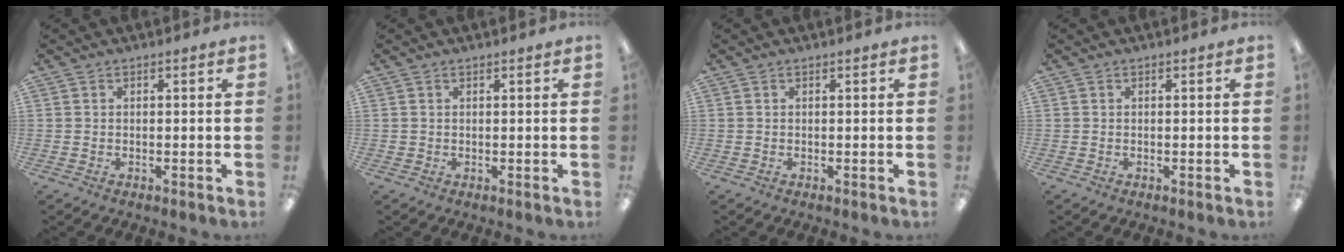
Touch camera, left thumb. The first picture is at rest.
{"total": 0.6, "force": [0.5, 0.3, 0.1], "torque": [-0.002, 0.001, 0.009]}
{"total": 0.0}
{"total": 0.0}